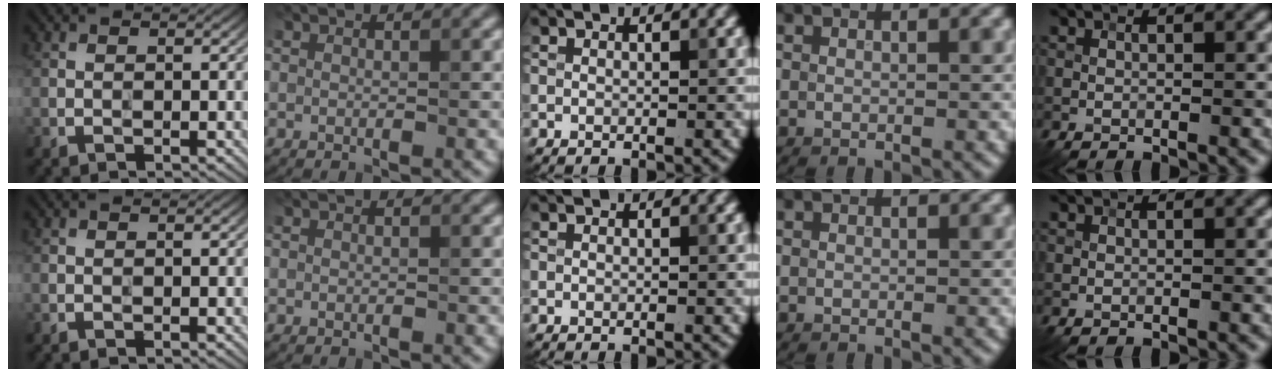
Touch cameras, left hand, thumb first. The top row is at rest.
{}